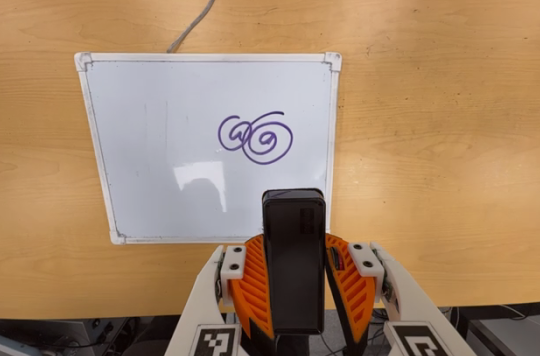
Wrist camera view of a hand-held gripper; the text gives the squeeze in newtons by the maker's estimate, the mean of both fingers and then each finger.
{"total": 8.3, "left": 6.7, "right": 9.9}